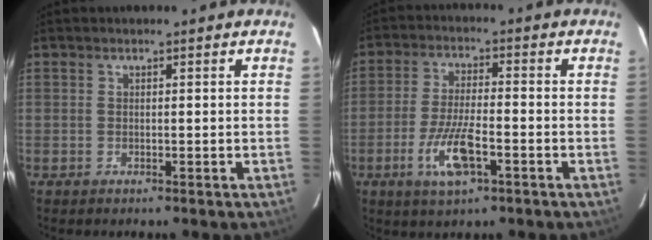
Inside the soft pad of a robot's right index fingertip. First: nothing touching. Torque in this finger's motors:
{"motor_torque": [0.33, -0.21, 0.21, 0.07]}